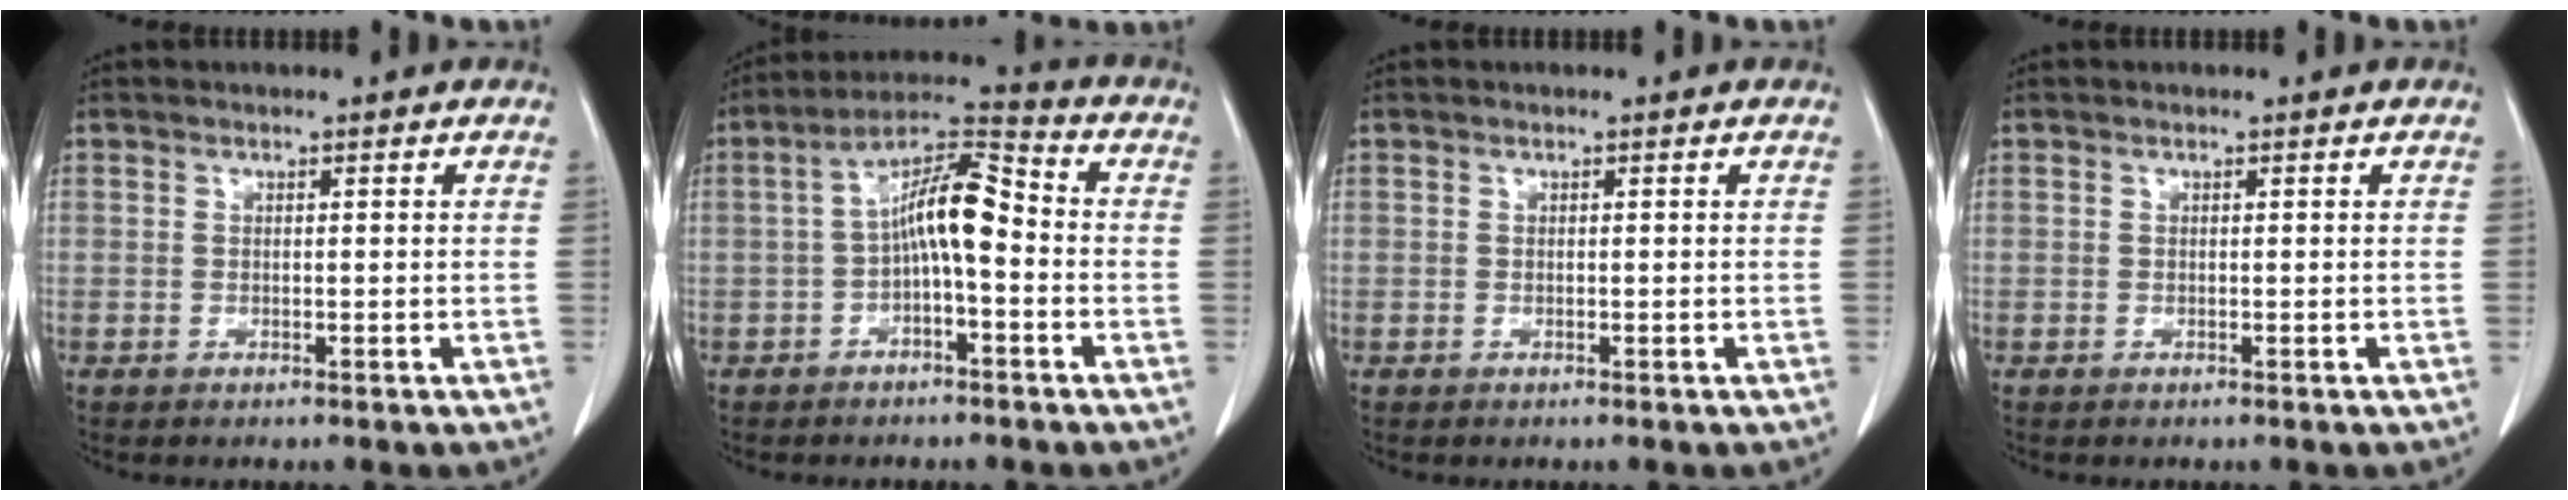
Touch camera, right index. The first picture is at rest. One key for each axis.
{"total": 9.3, "fx": -1.0, "fy": 2.5, "fz": 8.9, "tx": -0.162, "ty": 0.034, "tz": -0.021}
{"total": 0.0}
{"total": 0.0}